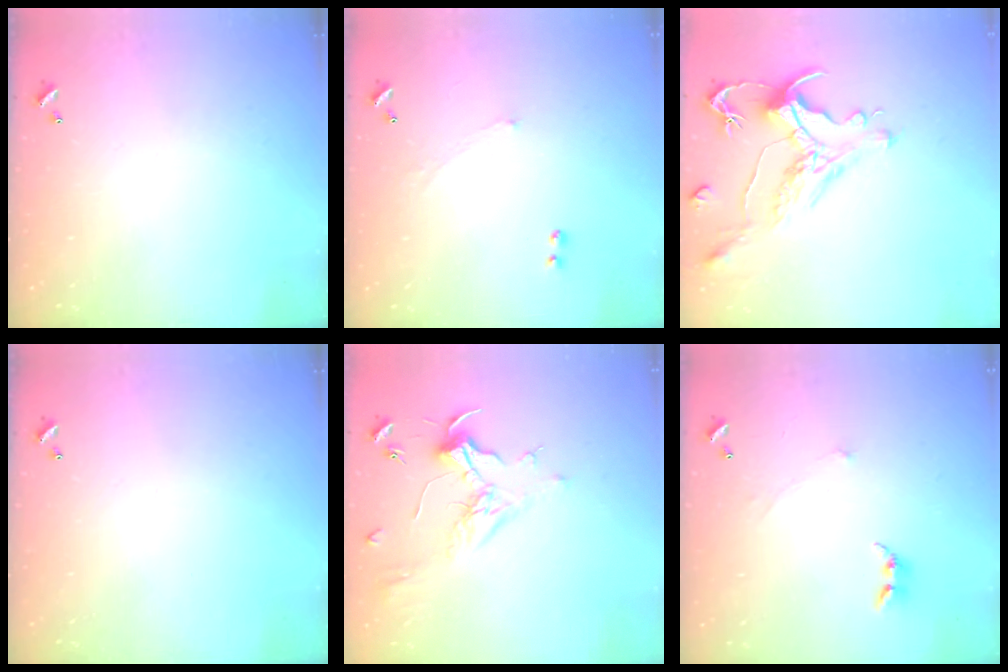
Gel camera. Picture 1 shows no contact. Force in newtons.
{"total": 1.0, "press": 0.7, "slide": 0.6}
{"total": 1.4, "press": 0.2, "slide": 1.4}
{"total": 0.0}
{"total": 2.0, "press": 1.9, "slide": 0.7}
{"total": 0.7, "press": 0.6, "slide": 0.5}